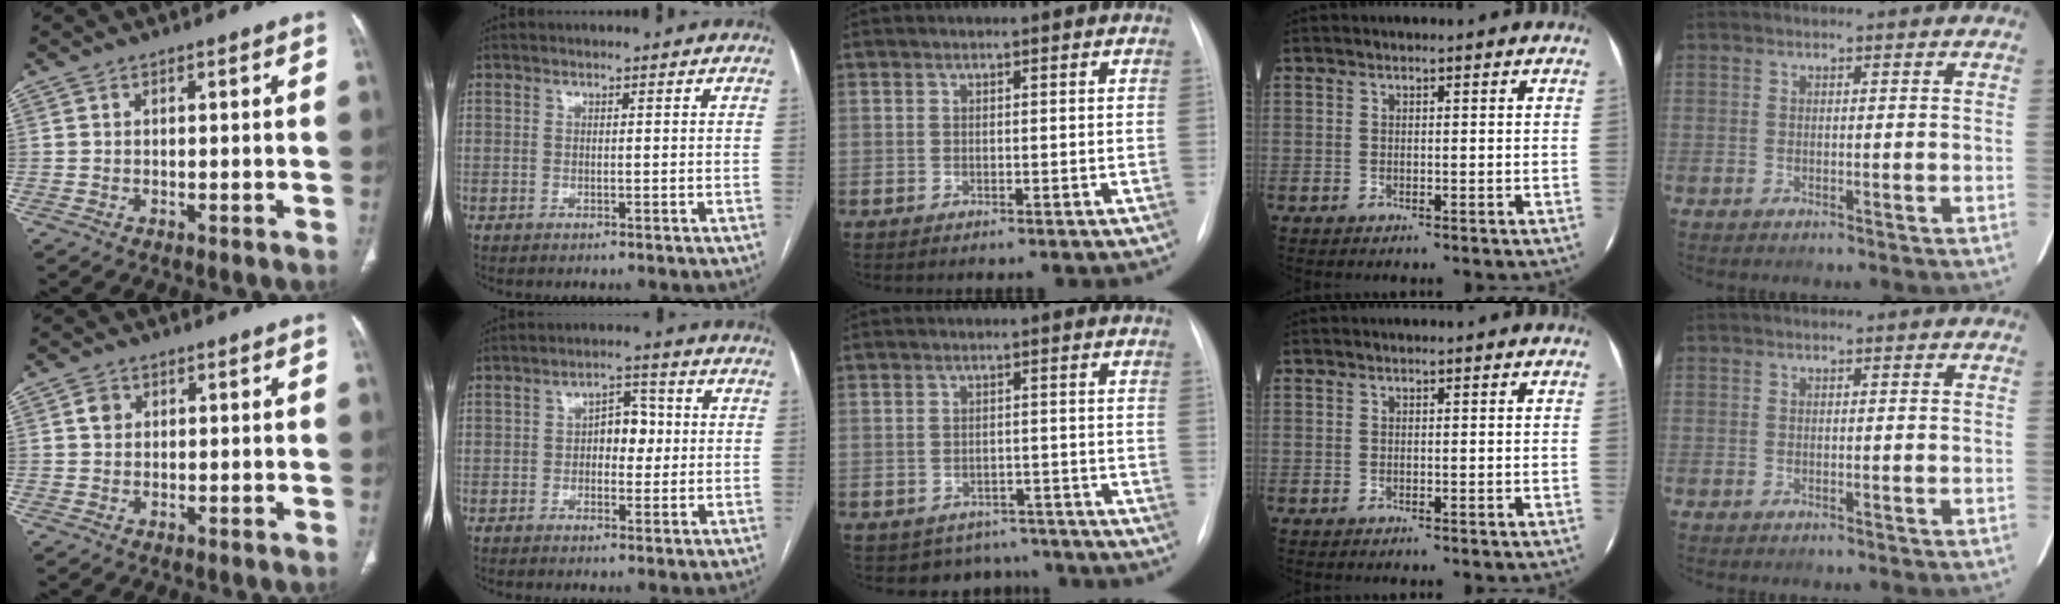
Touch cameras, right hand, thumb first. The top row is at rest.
{"thumb": {"total": 1.8, "force": [0.5, 1.6, 0.8], "torque": [-0.008, 0.001, 0.006]}, "index": {"total": 4.8, "force": [0.1, 2.9, 3.8], "torque": [-0.054, 0.016, 0.000]}, "middle": {"total": 6.3, "force": [-5.4, 3.3, -0.4], "torque": [0.016, 0.024, -0.064]}}